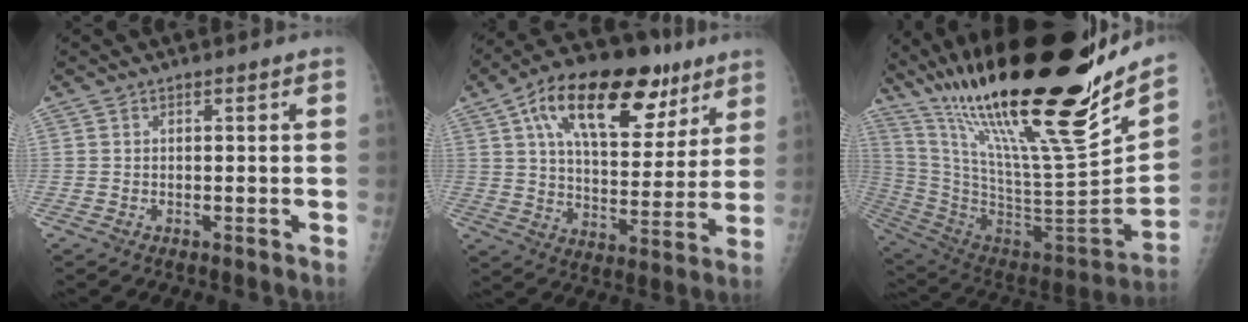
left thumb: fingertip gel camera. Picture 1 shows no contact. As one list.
[{"total": 24.1, "force": [12.1, 12.0, 17.0], "torque": [-0.229, -0.009, 0.192]}, {"total": 35.5, "force": [24.9, 6.1, 24.5], "torque": [-0.389, -0.105, 0.422]}]